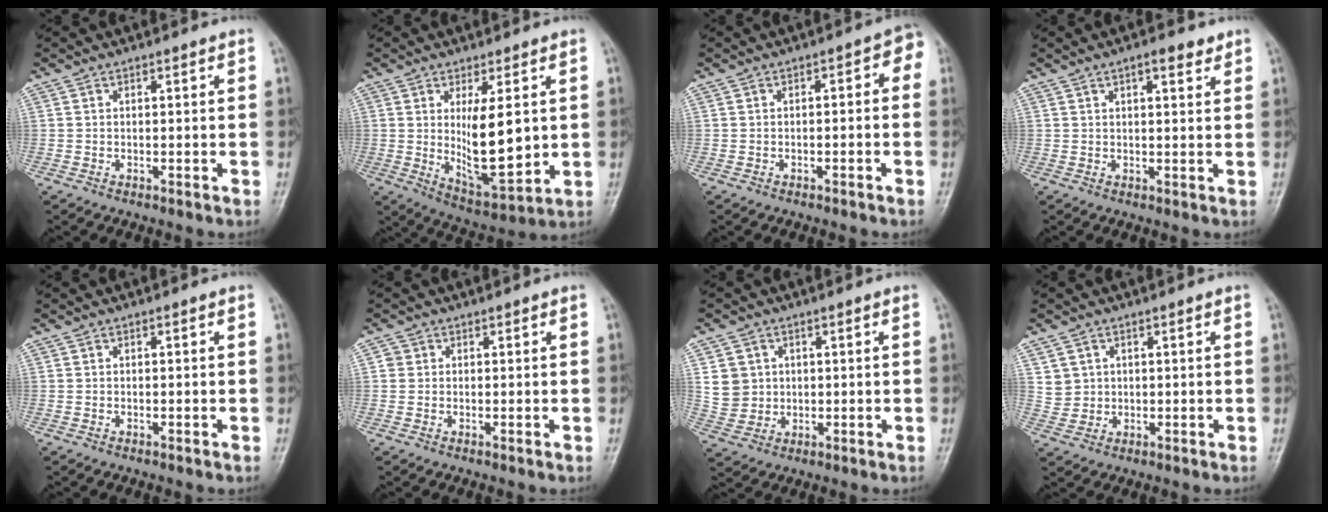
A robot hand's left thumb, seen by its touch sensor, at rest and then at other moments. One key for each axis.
{"total": 12.6, "fx": 1.1, "fy": 4.7, "fz": 11.6, "tx": -0.171, "ty": -0.033, "tz": 0.037}
{"total": 4.0, "fx": -0.4, "fy": 1.8, "fz": 3.5, "tx": -0.035, "ty": 0.031, "tz": -0.011}
{"total": 4.0, "fx": 2.4, "fy": 1.4, "fz": 2.9, "tx": -0.033, "ty": -0.009, "tz": 0.034}
{"total": 0.0}
{"total": 1.4, "fx": 0.4, "fy": 1.4, "fz": 0.3, "tx": 0.005, "ty": 0.001, "tz": 0.003}
{"total": 6.1, "fx": 1.6, "fy": 5.6, "fz": 1.7, "tx": -0.009, "ty": -0.007, "tz": 0.036}
{"total": 3.6, "fx": 1.5, "fy": 3.2, "fz": 0.5, "tx": 0.007, "ty": -0.010, "tz": 0.034}